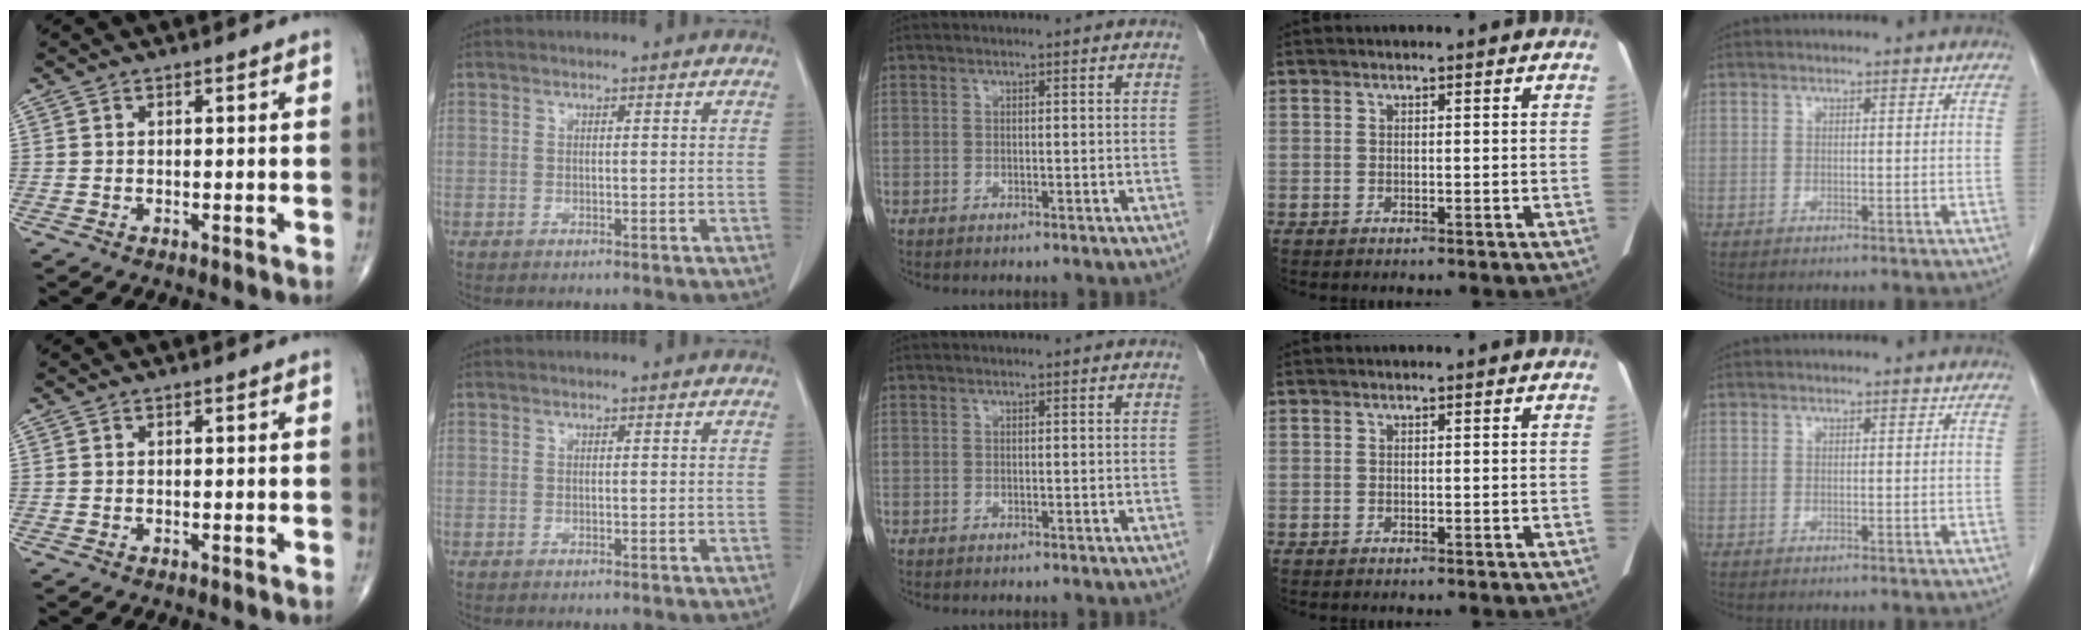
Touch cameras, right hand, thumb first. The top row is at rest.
{}